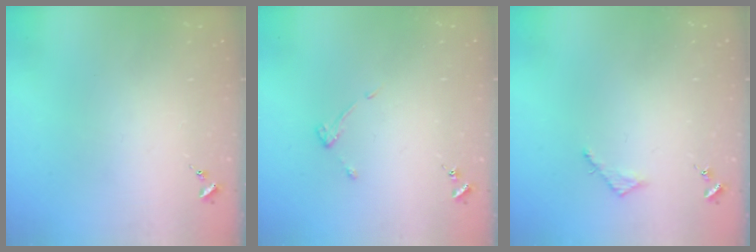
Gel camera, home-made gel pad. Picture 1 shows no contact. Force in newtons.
{"total": 3.6, "press": 3.5, "slide": 0.6}
{"total": 2.5, "press": 2.5, "slide": 0.2}